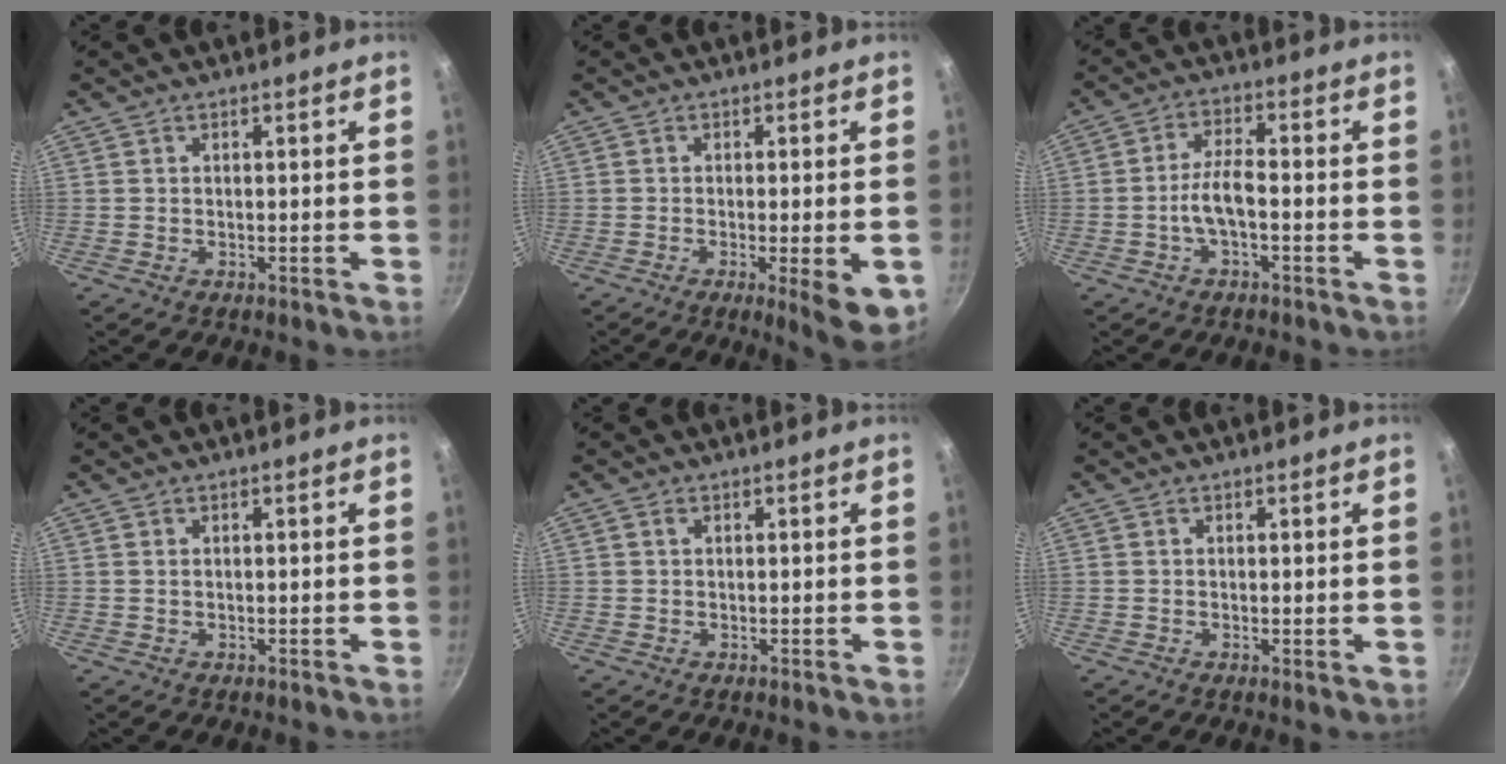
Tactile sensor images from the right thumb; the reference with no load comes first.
{"total": 8.2, "force": [-2.4, 1.8, 7.6], "torque": [-0.098, -0.004, -0.028]}
{"total": 5.5, "force": [-1.9, 1.9, 4.8], "torque": [-0.095, 0.027, -0.042]}
{"total": 0.0}
{"total": 0.8, "force": [0.3, 0.7, 0.4], "torque": [-0.007, 0.004, 0.004]}
{"total": 0.6, "force": [0.1, 0.1, 0.5], "torque": [-0.010, -0.002, 0.000]}